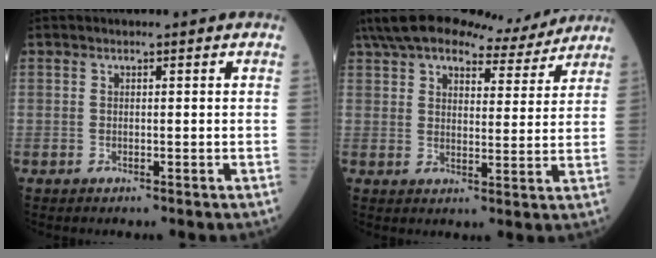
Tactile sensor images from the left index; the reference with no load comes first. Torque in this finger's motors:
{"motor_torque": [1.30, -0.83, 0.70, 0.16]}